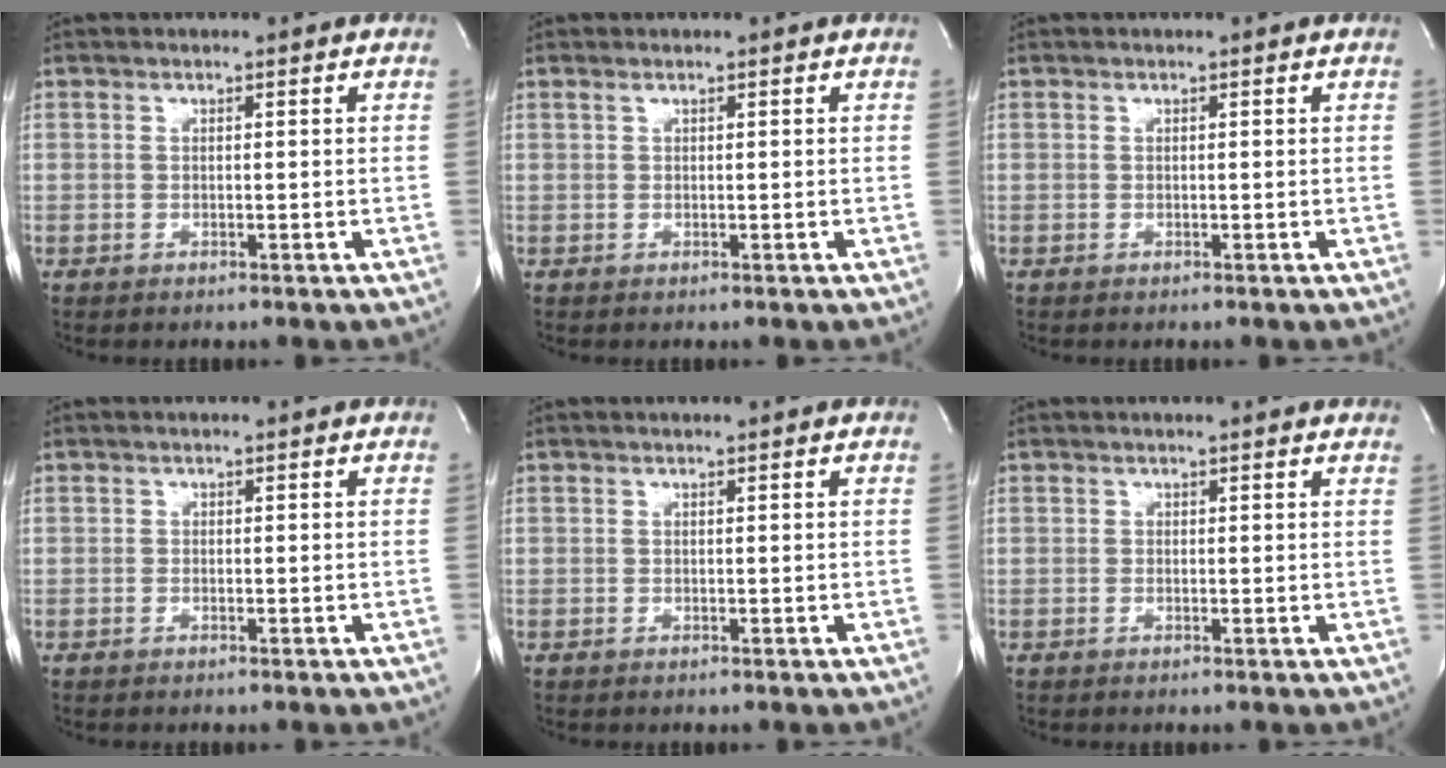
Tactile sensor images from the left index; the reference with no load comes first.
{"total": 0.0}
{"total": 0.0}
{"total": 0.0}
{"total": 0.0}
{"total": 3.4, "force": [3.1, 0.5, 1.2], "torque": [-0.019, 0.008, 0.022]}